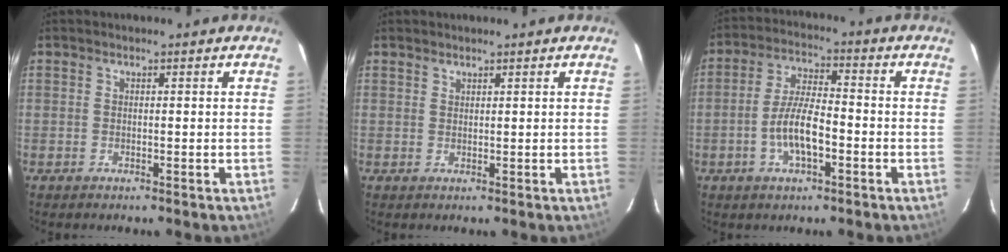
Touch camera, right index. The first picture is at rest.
{"total": 0.8, "force": [0.7, 0.4, 0.0], "torque": [-0.001, 0.001, 0.013]}
{"total": 8.2, "force": [-2.8, 2.7, 7.2], "torque": [-0.145, 0.007, -0.050]}